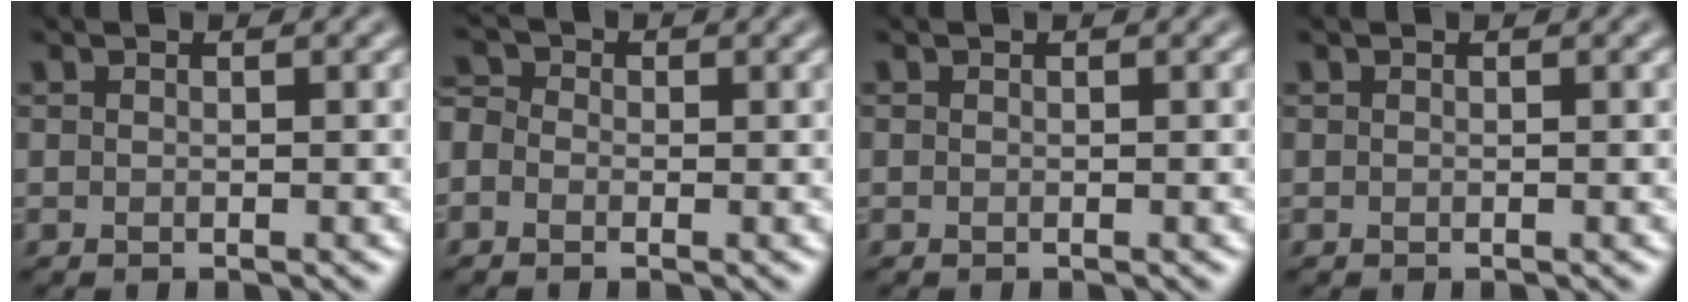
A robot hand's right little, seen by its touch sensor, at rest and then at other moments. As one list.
[{"total": 2.3, "force": [-0.5, 1.9, 1.1], "torque": [-0.018, 0.012, -0.025]}, {"total": 0.0}, {"total": 0.0}]